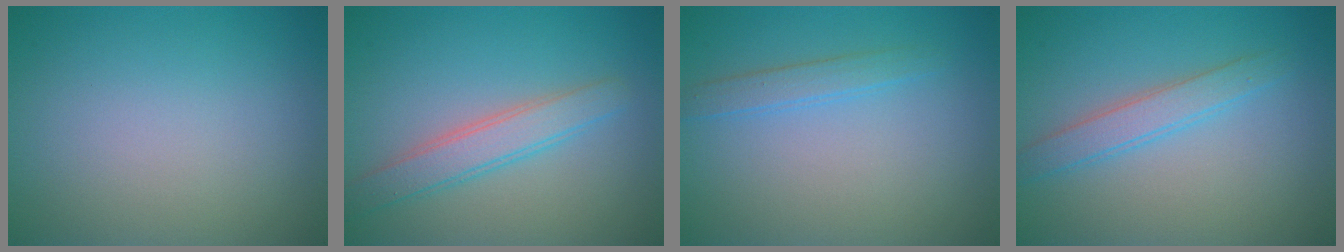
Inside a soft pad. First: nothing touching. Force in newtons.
{"total": 3.0, "press": 3.0, "slide": 0.1}
{"total": 1.7, "press": 1.7, "slide": 0.1}
{"total": 2.5, "press": 2.5, "slide": 0.2}